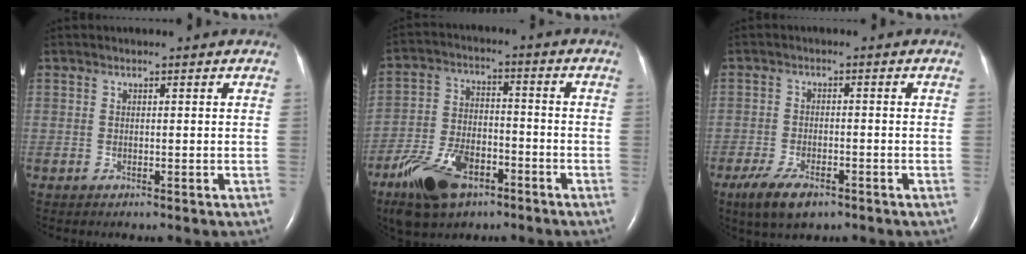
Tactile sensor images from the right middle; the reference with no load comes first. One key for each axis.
{"total": 12.1, "fx": -7.3, "fy": 5.9, "fz": 7.6, "tx": -0.153, "ty": -0.003, "tz": -0.131}
{"total": 6.0, "fx": -3.9, "fy": 2.2, "fz": 3.9, "tx": -0.082, "ty": -0.010, "tz": -0.067}